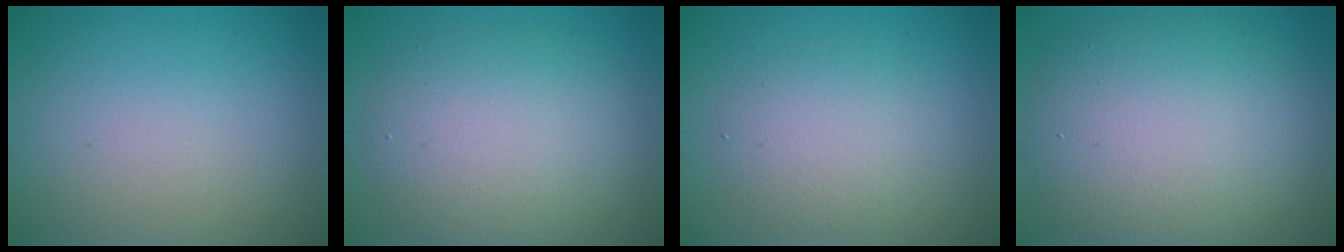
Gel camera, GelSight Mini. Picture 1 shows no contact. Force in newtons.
{"total": 6.0, "press": 6.0, "slide": 0.2}
{"total": 2.9, "press": 2.9, "slide": 0.2}
{"total": 9.7, "press": 9.7, "slide": 0.9}